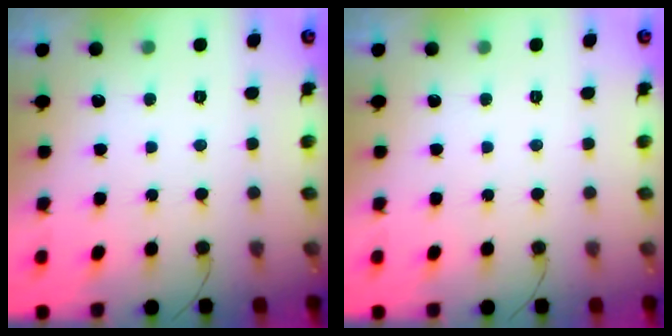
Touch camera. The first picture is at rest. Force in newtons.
{"total": 0.0}